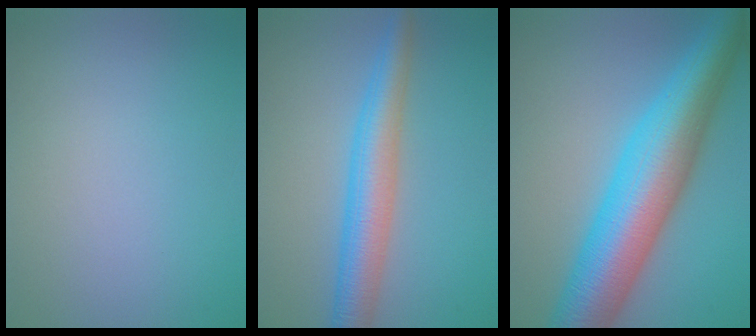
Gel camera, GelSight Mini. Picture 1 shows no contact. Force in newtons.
{"total": 5.0, "press": 5.0, "slide": 0.1}
{"total": 11.4, "press": 11.4, "slide": 0.2}